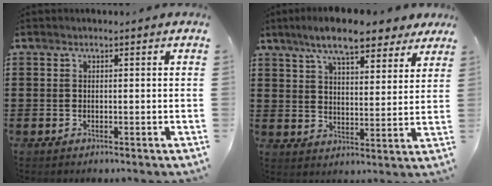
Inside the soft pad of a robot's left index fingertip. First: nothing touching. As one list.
[{"total": 9.3, "force": [7.6, 1.9, 5.0], "torque": [-0.110, -0.013, 0.137]}]